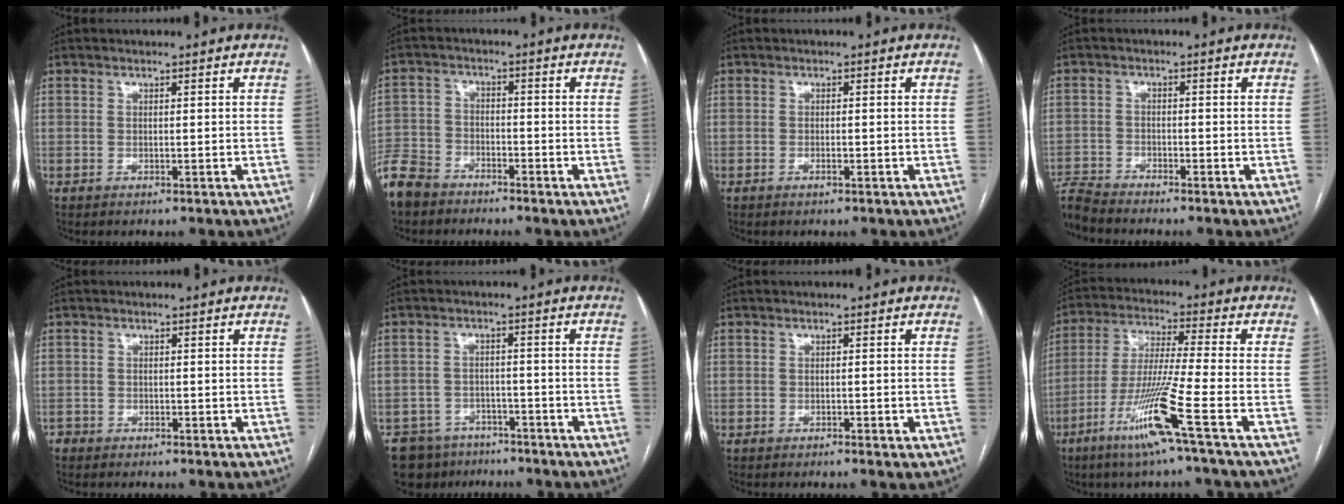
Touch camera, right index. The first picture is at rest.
{"total": 6.9, "force": [-5.8, 3.5, 1.5], "torque": [-0.039, -0.009, -0.118]}
{"total": 0.8, "force": [-0.4, 0.2, 0.7], "torque": [-0.016, -0.001, -0.007]}
{"total": 4.3, "force": [-4.3, -0.5, 0.3], "torque": [-0.006, -0.013, -0.083]}
{"total": 1.1, "force": [-0.7, 0.8, -0.2], "torque": [0.003, 0.005, -0.017]}
{"total": 8.3, "force": [-6.5, 5.1, 0.9], "torque": [-0.014, 0.008, -0.095]}
{"total": 1.3, "force": [-0.6, 0.2, 1.1], "torque": [-0.017, -0.001, -0.009]}
{"total": 12.7, "force": [-6.3, -2.0, 10.8], "torque": [-0.213, -0.029, -0.124]}